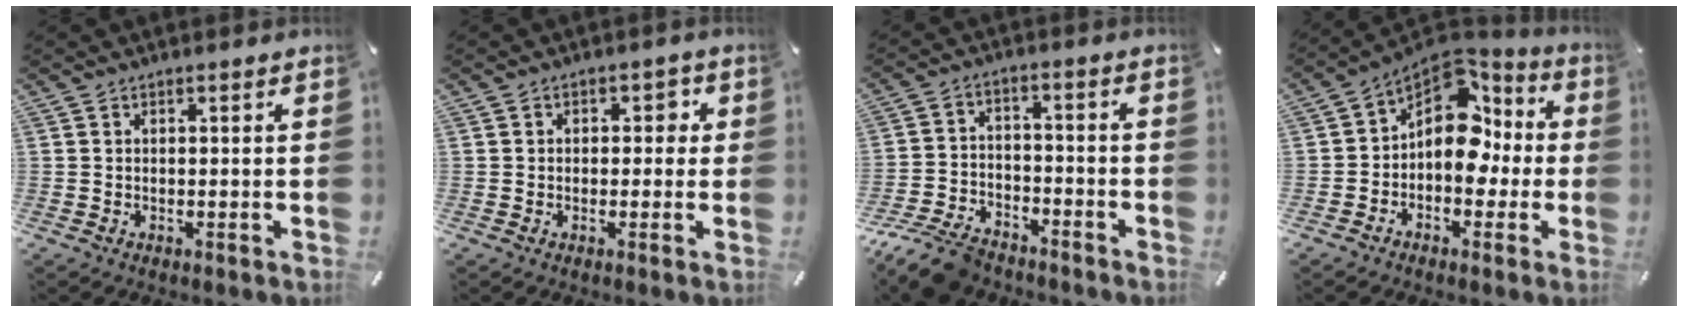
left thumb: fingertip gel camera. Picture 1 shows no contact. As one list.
[{"total": 2.8, "force": [-0.3, 2.2, 1.7], "torque": [-0.012, 0.004, -0.016]}, {"total": 10.3, "force": [-8.4, 4.3, 3.9], "torque": [-0.077, 0.040, -0.161]}, {"total": 13.4, "force": [1.6, 9.8, 9.0], "torque": [-0.152, -0.018, 0.023]}]